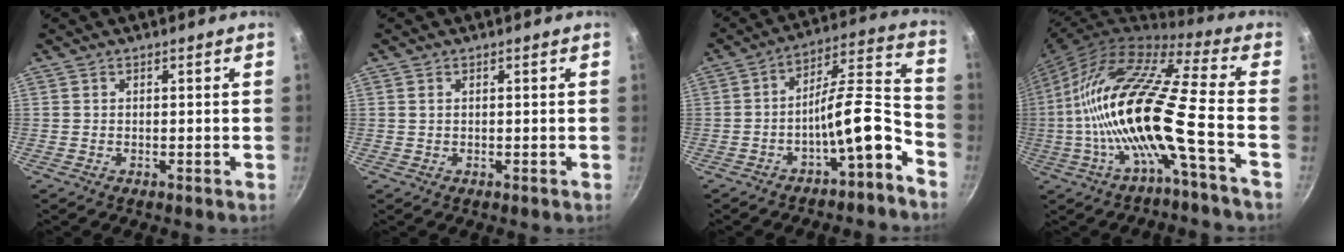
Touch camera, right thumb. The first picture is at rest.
{"total": 0.6, "force": [0.2, 0.3, 0.4], "torque": [-0.008, 0.000, 0.004]}
{"total": 12.0, "force": [-6.4, 3.3, 9.6], "torque": [-0.125, 0.079, -0.101]}
{"total": 20.6, "force": [-5.5, 3.2, 19.6], "torque": [-0.360, 0.035, -0.122]}